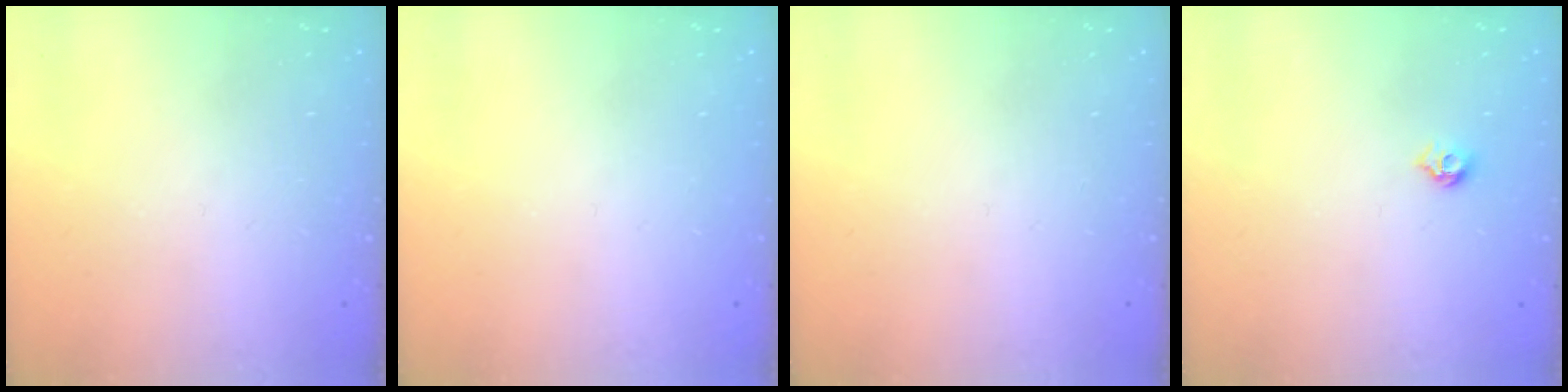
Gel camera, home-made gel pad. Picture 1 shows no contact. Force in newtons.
{"total": 0.0}
{"total": 0.0}
{"total": 5.0, "press": 4.9, "slide": 0.8}